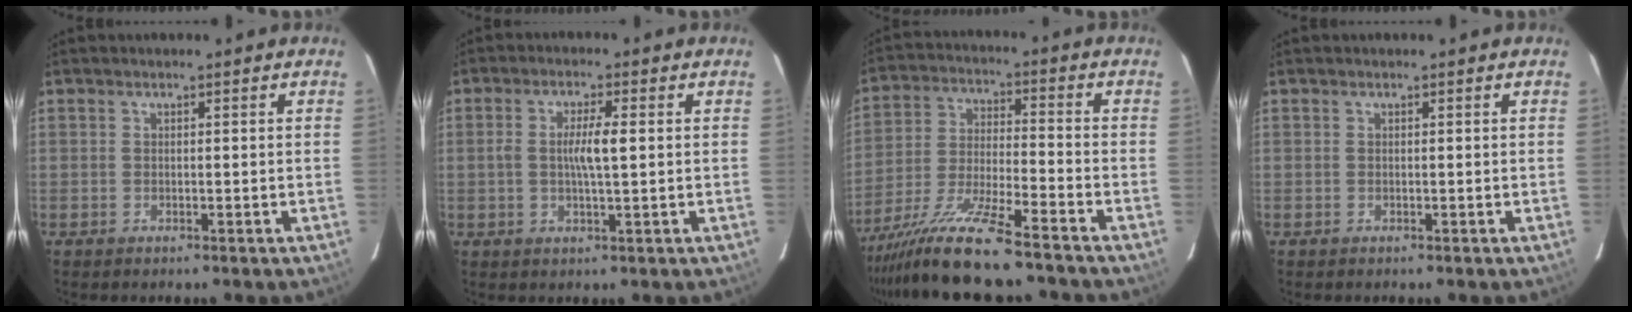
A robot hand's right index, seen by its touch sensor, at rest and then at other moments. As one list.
[{"total": 4.7, "force": [0.3, 0.5, 4.6], "torque": [-0.085, 0.002, 0.003]}, {"total": 13.8, "force": [-11.2, 0.4, 8.1], "torque": [-0.158, -0.021, -0.199]}, {"total": 0.0}]